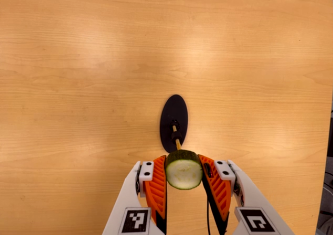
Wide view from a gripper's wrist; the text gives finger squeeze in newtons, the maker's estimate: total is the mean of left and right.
{"total": 13.0, "left": 12.3, "right": 13.7}